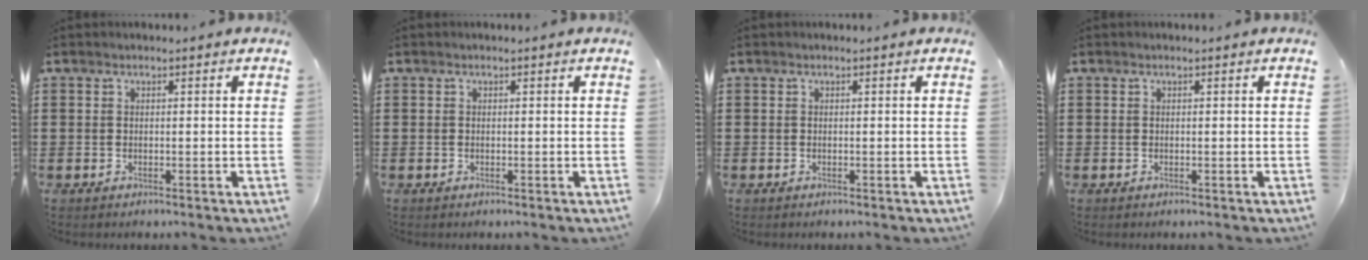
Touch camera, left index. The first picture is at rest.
{"total": 0.0}
{"total": 0.0}
{"total": 0.0}